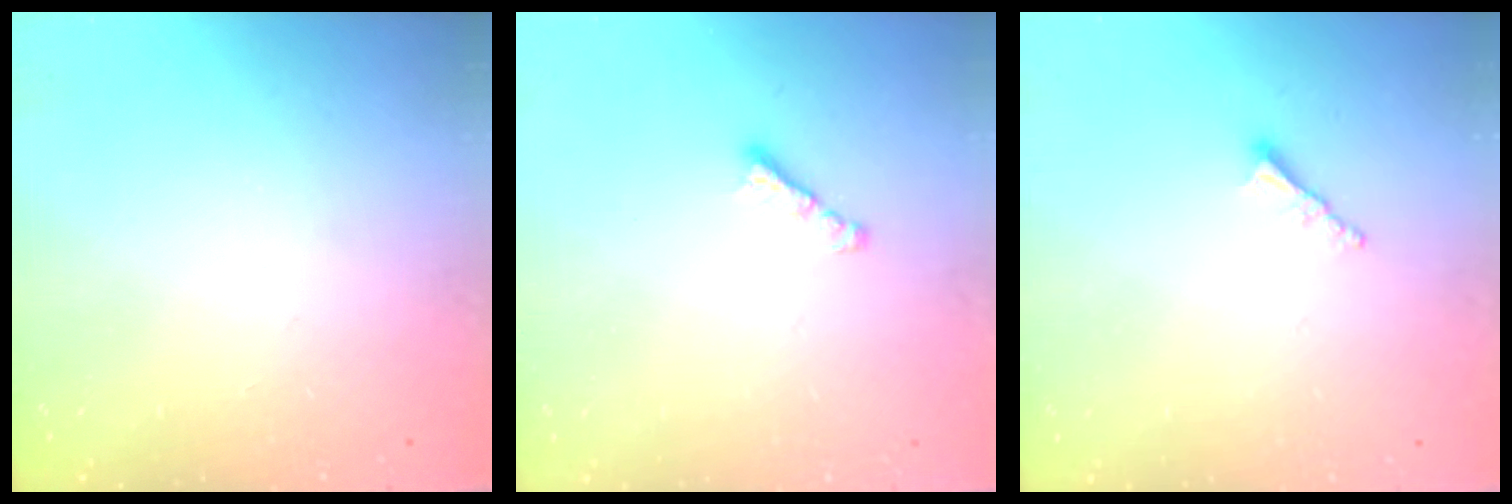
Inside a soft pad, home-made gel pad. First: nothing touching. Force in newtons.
{"total": 2.1, "press": 2.0, "slide": 0.6}
{"total": 2.3, "press": 2.3, "slide": 0.3}